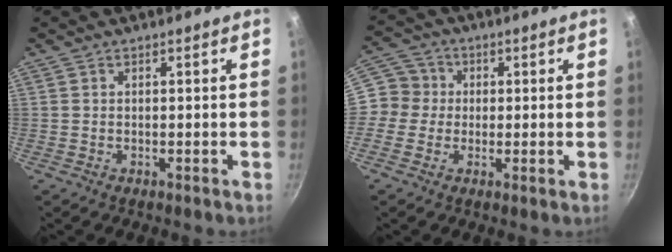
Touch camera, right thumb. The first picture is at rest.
{"total": 6.3, "force": [0.3, 6.1, 1.5], "torque": [0.009, 0.015, -0.015]}